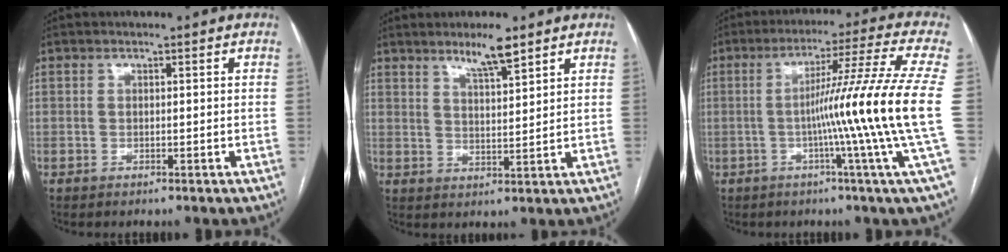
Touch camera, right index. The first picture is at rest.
{"total": 5.7, "force": [4.2, 0.5, 3.7], "torque": [-0.064, -0.005, 0.074]}
{"total": 16.3, "force": [-1.7, -4.2, 15.7], "torque": [-0.229, -0.012, -0.035]}